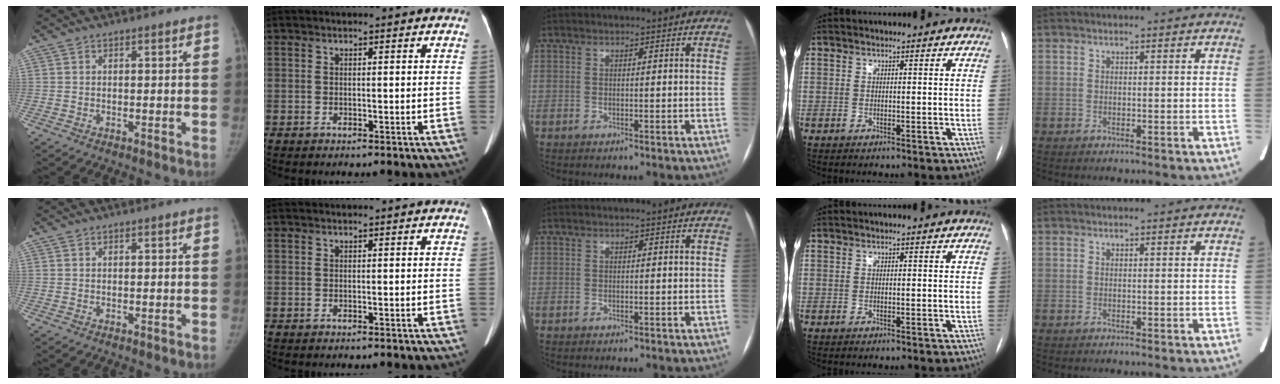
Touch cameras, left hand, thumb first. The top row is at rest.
{"index": {"total": 1.0, "force": [0.9, 0.0, 0.4], "torque": [-0.009, 0.002, 0.011]}}